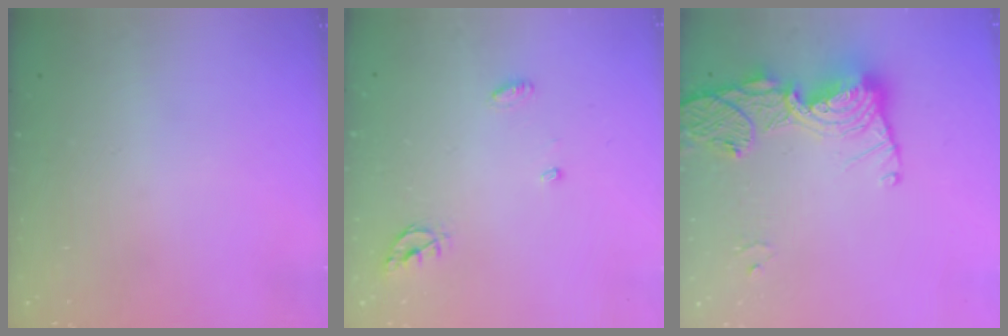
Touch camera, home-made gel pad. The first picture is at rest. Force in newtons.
{"total": 4.4, "press": 4.4, "slide": 0.4}
{"total": 17.4, "press": 17.3, "slide": 1.4}